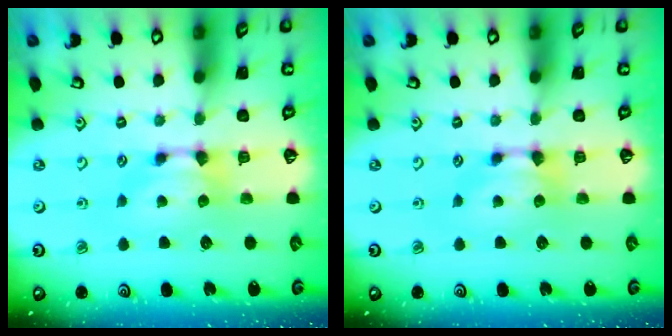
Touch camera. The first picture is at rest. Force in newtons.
{"total": 0.0}